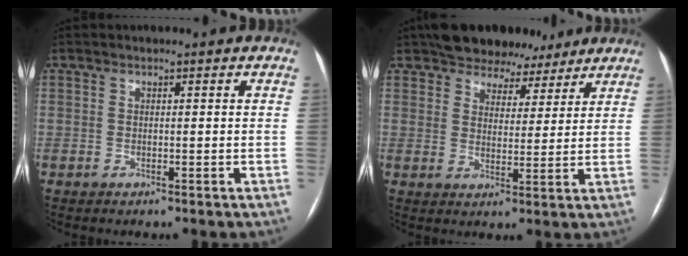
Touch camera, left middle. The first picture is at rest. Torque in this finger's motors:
{"motor_torque": [0.67, -0.66, 0.07, 0.05]}